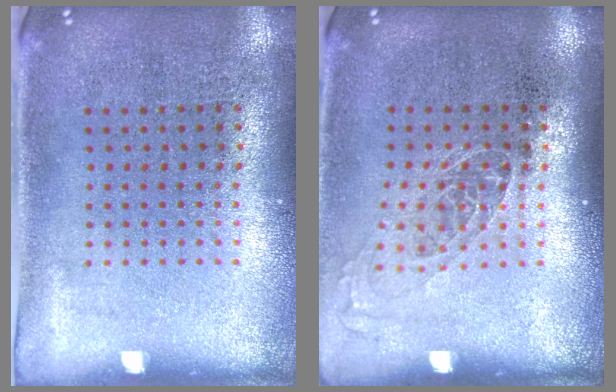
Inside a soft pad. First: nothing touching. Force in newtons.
{"total": 1.1, "press": 0.9, "slide": 0.6}